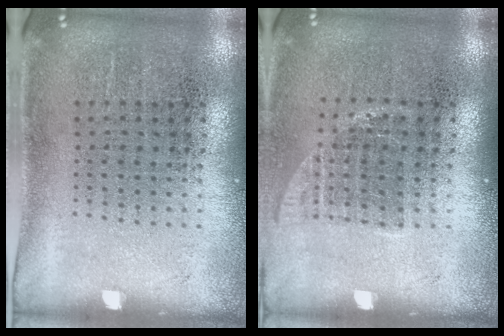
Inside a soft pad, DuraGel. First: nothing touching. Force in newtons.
{"total": 1.1, "press": 0.9, "slide": 0.6}